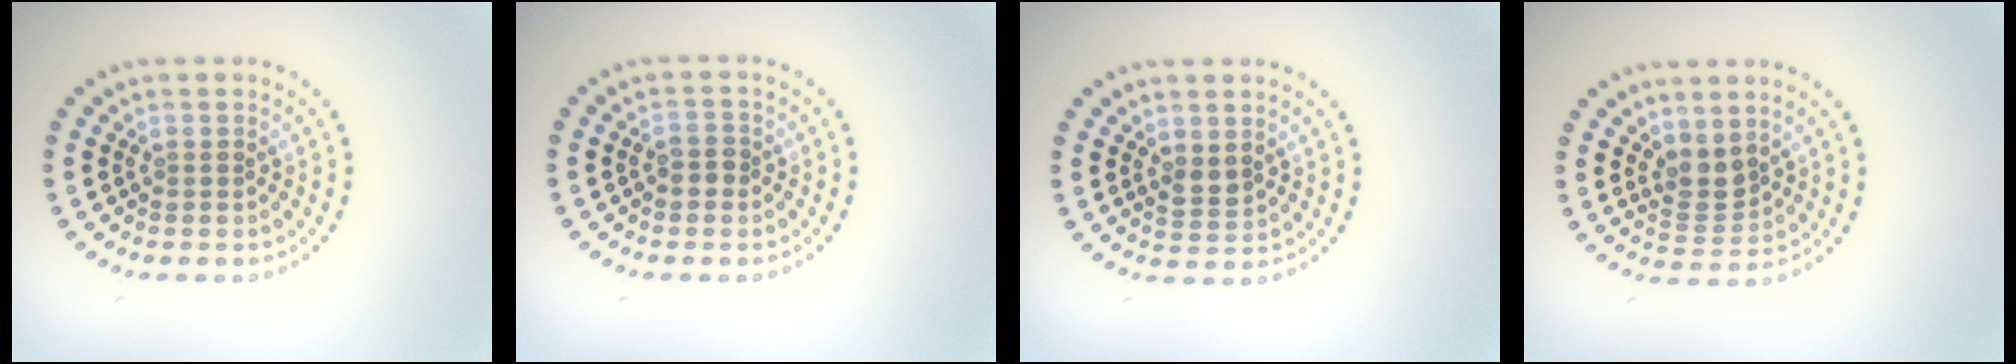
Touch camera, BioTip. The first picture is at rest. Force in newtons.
{"total": 1.4, "press": 1.4, "slide": 0.3}
{"total": 1.4, "press": 1.3, "slide": 0.6}
{"total": 2.3, "press": 1.9, "slide": 1.3}